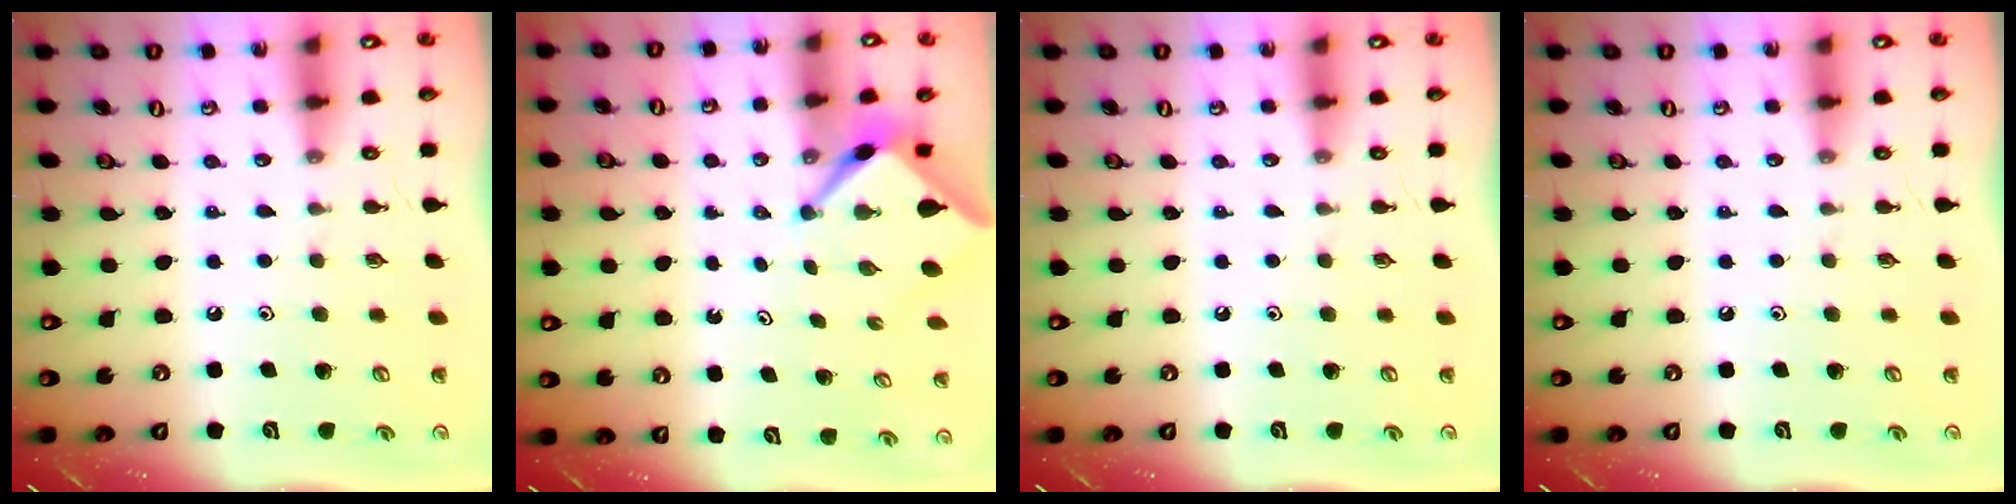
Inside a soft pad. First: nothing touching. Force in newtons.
{"total": 3.3, "press": 3.3, "slide": 0.2}
{"total": 0.0}
{"total": 0.0}